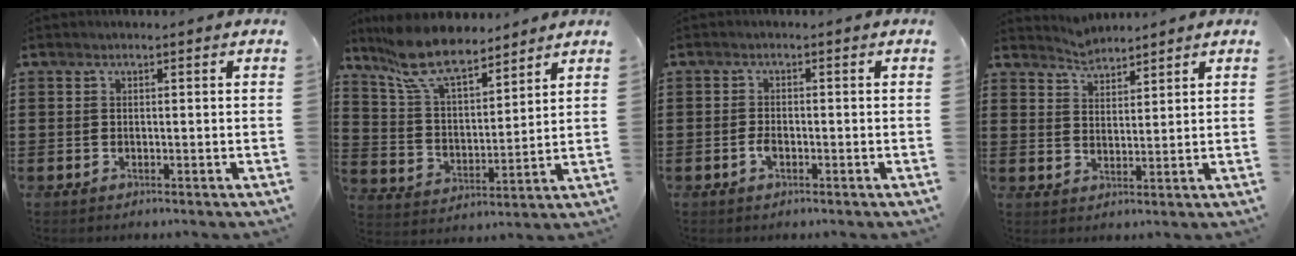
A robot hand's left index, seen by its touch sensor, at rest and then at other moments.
{"total": 10.4, "force": [8.8, 3.1, 4.8], "torque": [-0.127, -0.026, 0.163]}
{"total": 1.8, "force": [-0.7, 0.9, 1.4], "torque": [-0.036, -0.002, -0.015]}
{"total": 3.0, "force": [3.0, 0.2, -0.4], "torque": [-0.001, -0.006, 0.057]}